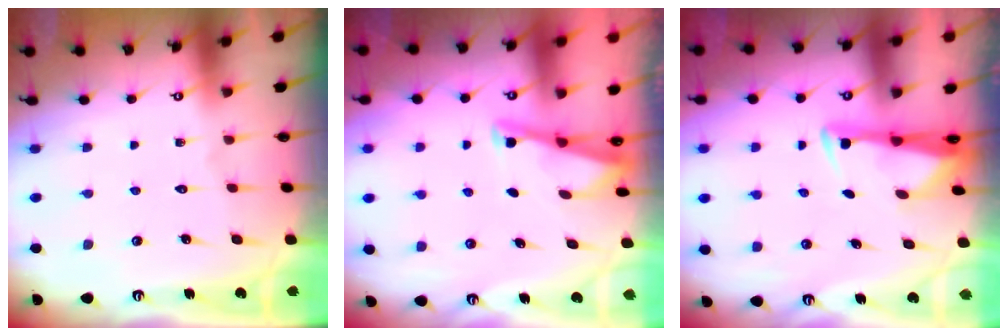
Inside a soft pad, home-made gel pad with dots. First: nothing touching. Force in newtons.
{"total": 2.5, "press": 2.5, "slide": 0.2}
{"total": 3.3, "press": 3.2, "slide": 0.9}